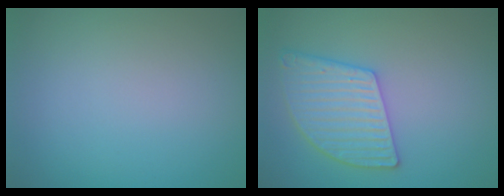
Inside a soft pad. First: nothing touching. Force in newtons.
{"total": 4.8, "press": 4.3, "slide": 2.1}